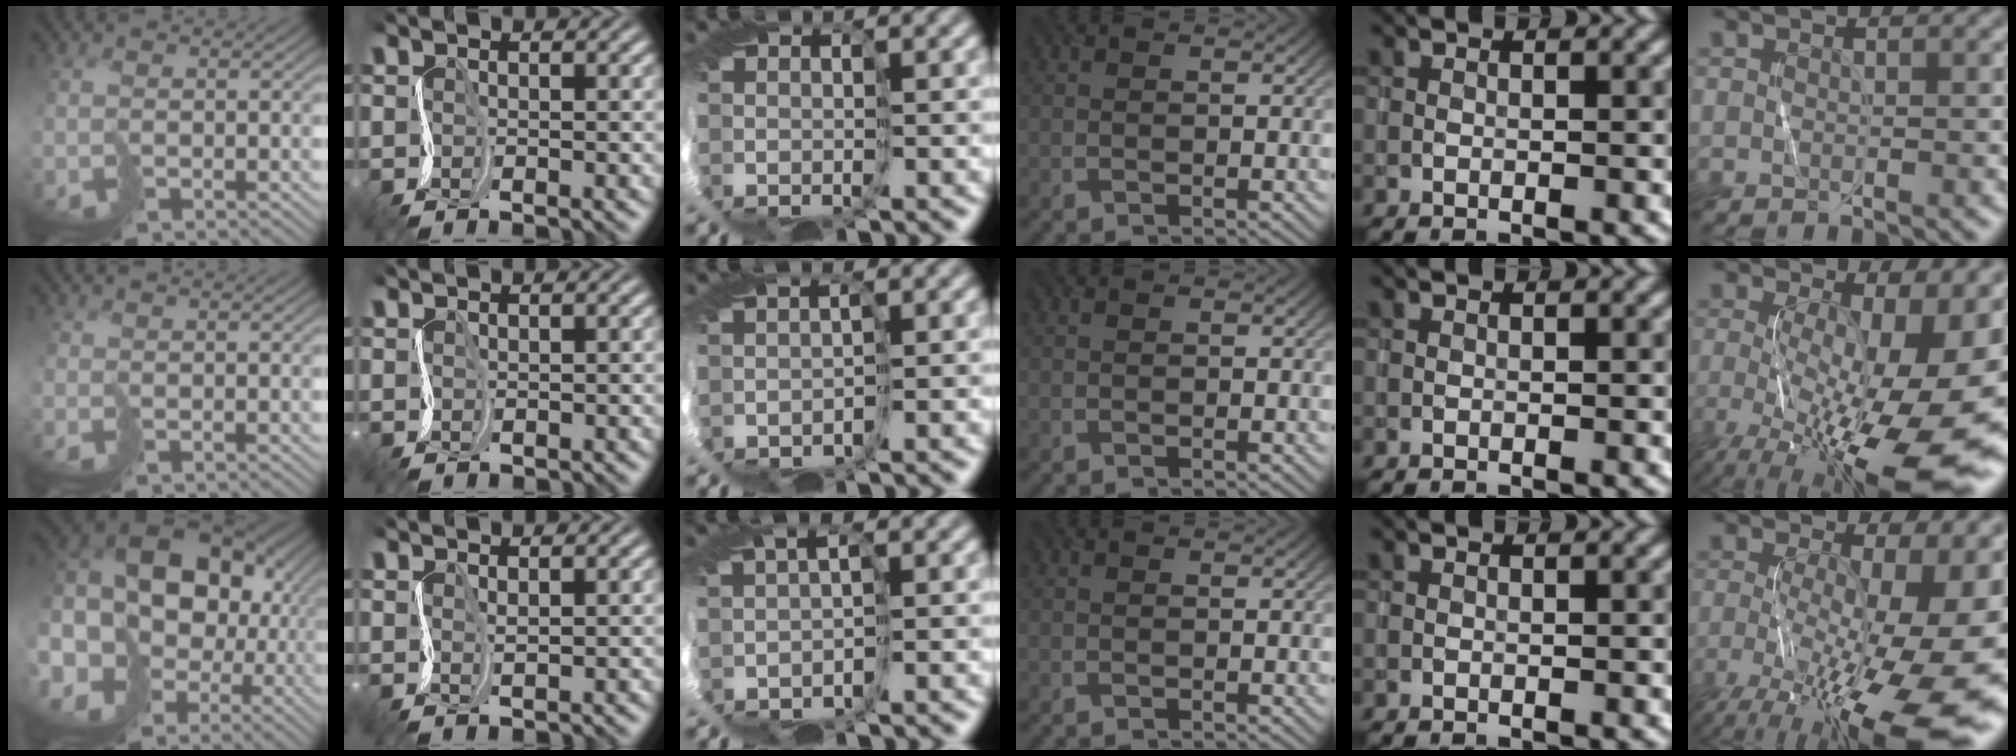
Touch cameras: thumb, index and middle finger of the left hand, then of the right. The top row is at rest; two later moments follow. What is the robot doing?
{"motion": "cut", "object": "wrapping paper"}